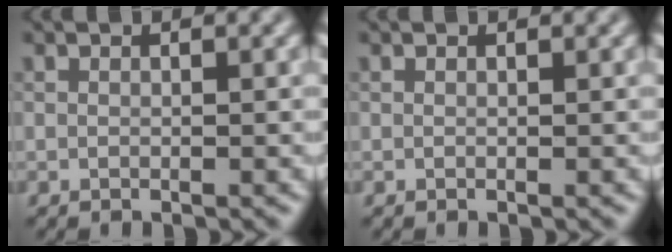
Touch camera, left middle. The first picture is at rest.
{"total": 0.0}